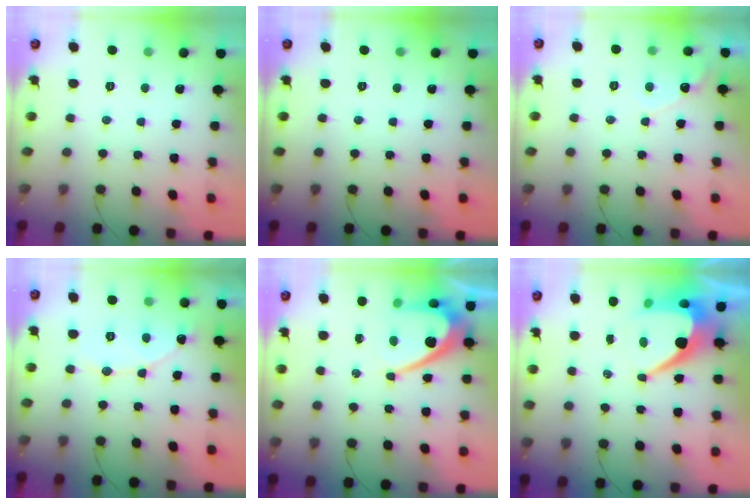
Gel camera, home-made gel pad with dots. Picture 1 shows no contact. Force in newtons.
{"total": 0.0}
{"total": 4.5, "press": 4.5, "slide": 0.3}
{"total": 7.9, "press": 7.9, "slide": 0.5}
{"total": 10.3, "press": 10.2, "slide": 0.9}
{"total": 11.7, "press": 11.6, "slide": 0.7}